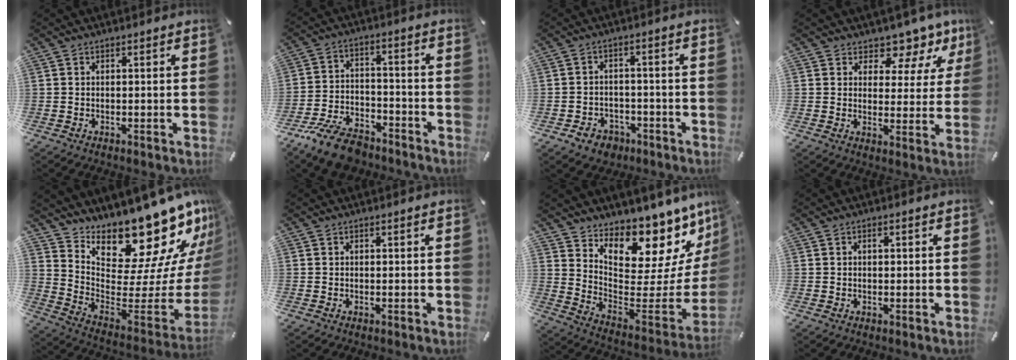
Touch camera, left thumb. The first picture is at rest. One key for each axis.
{"total": 11.5, "fx": -8.7, "fy": 5.2, "fz": 5.5, "tx": -0.100, "ty": 0.053, "tz": -0.162}
{"total": 5.3, "fx": -2.8, "fy": 4.2, "fz": 1.6, "tx": -0.021, "ty": 0.015, "tz": -0.050}
{"total": 8.1, "fx": 6.5, "fy": 4.2, "fz": 2.4, "tx": -0.034, "ty": -0.059, "tz": 0.113}
{"total": 20.8, "fx": 17.1, "fy": 7.0, "fz": 9.5, "tx": -0.114, "ty": -0.162, "tz": 0.285}
{"total": 0.0}
{"total": 14.2, "fx": 11.9, "fy": 6.3, "fz": 4.4, "tx": -0.035, "ty": -0.124, "tz": 0.192}
{"total": 0.9, "fx": 0.2, "fy": 0.6, "fz": 0.7, "tx": -0.006, "ty": 0.000, "tz": 0.000}